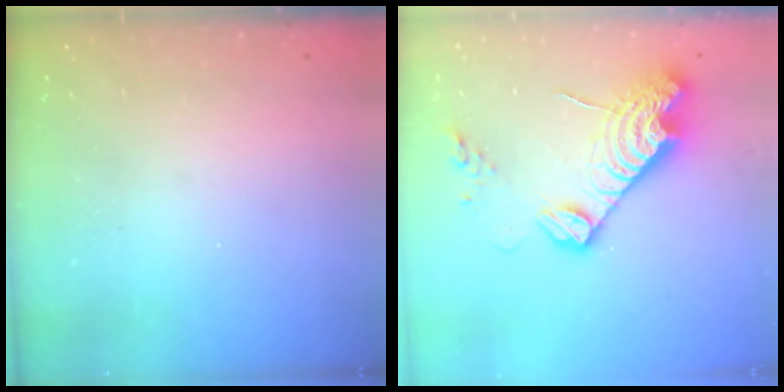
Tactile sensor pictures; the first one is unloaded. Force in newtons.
{"total": 15.2, "press": 15.2, "slide": 1.3}